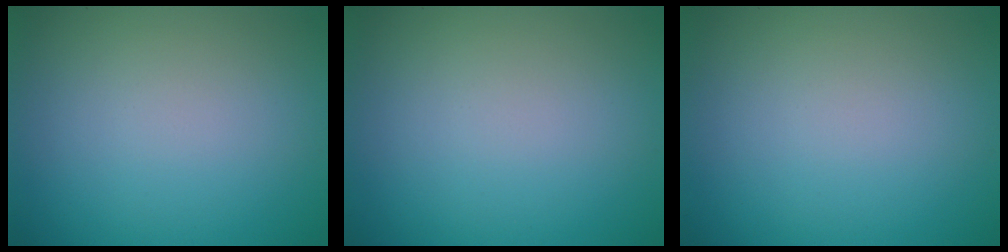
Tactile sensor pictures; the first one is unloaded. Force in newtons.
{"total": 0.0}
{"total": 0.0}